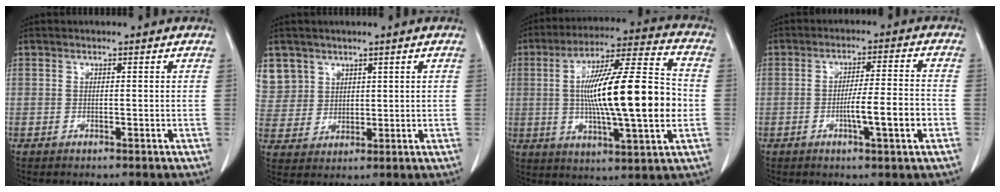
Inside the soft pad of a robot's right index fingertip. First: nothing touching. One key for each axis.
{"total": 7.7, "fx": 4.5, "fy": 6.3, "fz": 0.1, "tx": -0.004, "ty": 0.010, "tz": 0.102}
{"total": 20.7, "fx": -0.6, "fy": 2.2, "fz": 20.6, "tx": -0.348, "ty": 0.011, "tz": -0.015}
{"total": 7.4, "fx": -2.4, "fy": 0.1, "fz": 7.0, "tx": -0.110, "ty": 0.003, "tz": -0.039}